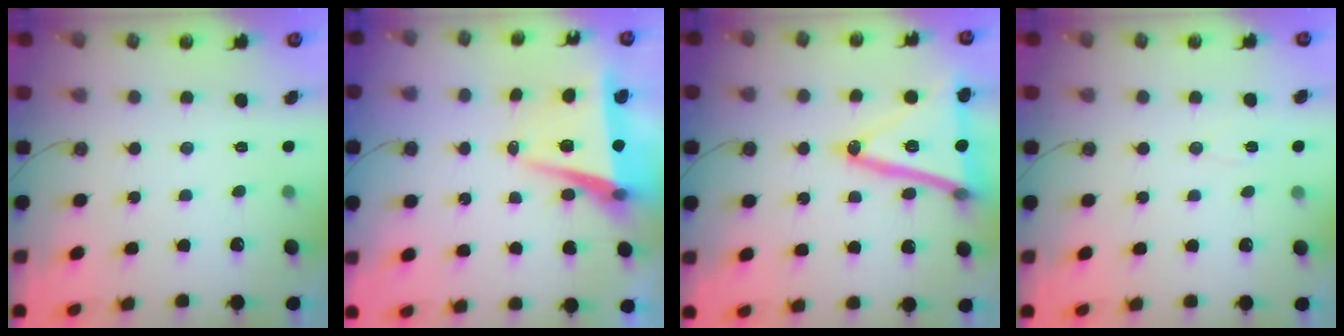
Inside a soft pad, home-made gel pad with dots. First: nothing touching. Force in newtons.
{"total": 7.5, "press": 6.2, "slide": 4.2}
{"total": 22.6, "press": 22.4, "slide": 3.3}
{"total": 3.1, "press": 2.0, "slide": 2.4}